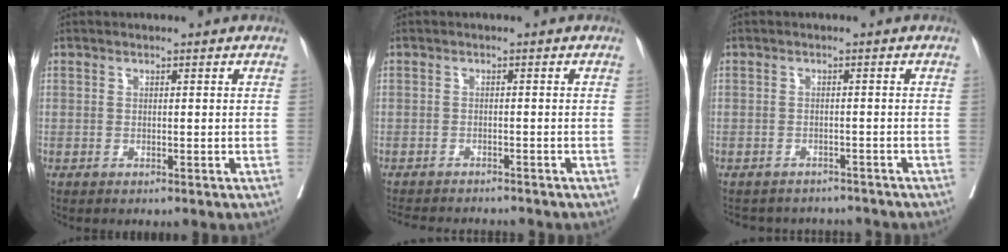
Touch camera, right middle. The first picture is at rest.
{"total": 8.3, "force": [-7.9, 1.3, 2.4], "torque": [-0.032, -0.005, -0.108]}
{"total": 6.4, "force": [-6.1, 1.7, 0.5], "torque": [-0.004, 0.007, -0.071]}